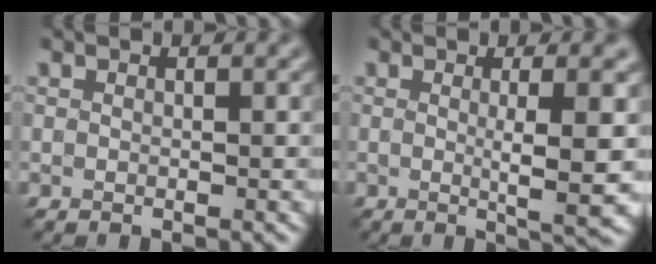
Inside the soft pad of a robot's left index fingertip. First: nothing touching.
{"total": 5.2, "force": [0.1, 0.8, 5.1], "torque": [-0.073, -0.005, 0.004]}